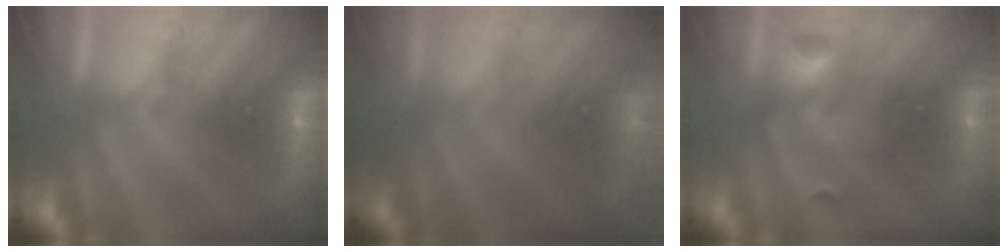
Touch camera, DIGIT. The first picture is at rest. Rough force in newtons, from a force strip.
{"total": 11.3}
{"total": 2.8}